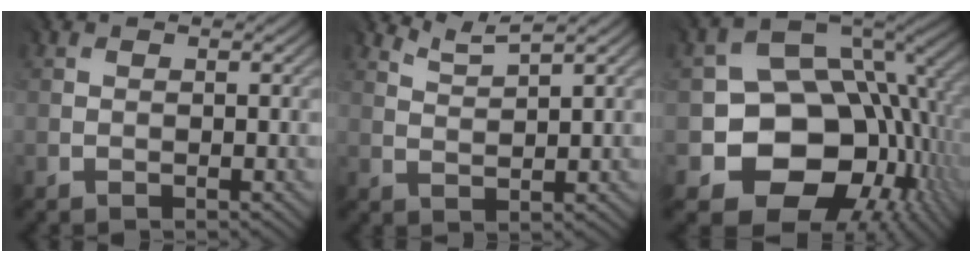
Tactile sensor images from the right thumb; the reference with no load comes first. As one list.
[{"total": 2.6, "force": [2.5, -0.4, 0.6], "torque": [-0.014, 0.003, 0.059]}, {"total": 14.3, "force": [-3.2, 11.1, 8.5], "torque": [-0.123, -0.031, -0.052]}]